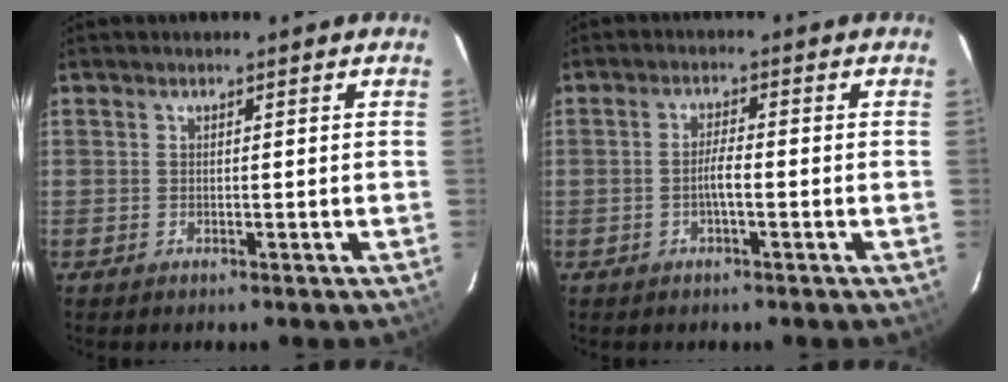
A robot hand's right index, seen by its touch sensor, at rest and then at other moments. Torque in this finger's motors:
{"motor_torque": [0.67, -0.14, 0.29, 0.03]}